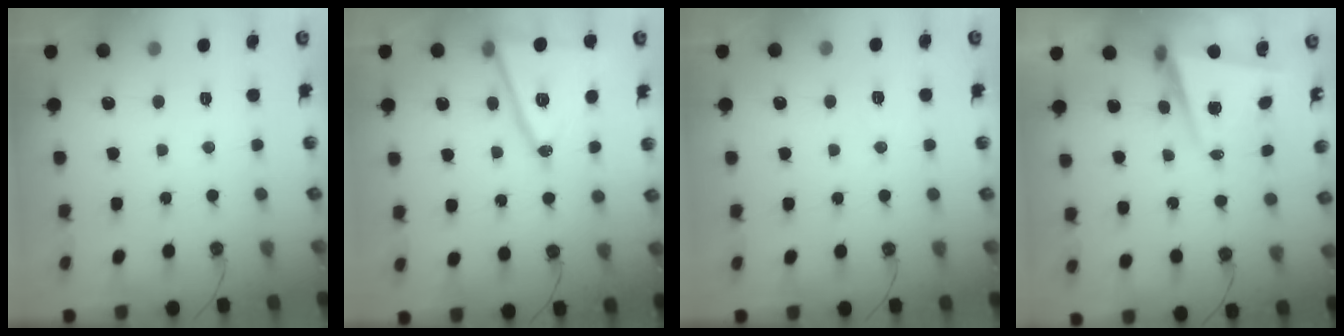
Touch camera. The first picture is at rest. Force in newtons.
{"total": 17.9, "press": 17.6, "slide": 3.4}
{"total": 6.3, "press": 4.6, "slide": 4.3}
{"total": 5.6, "press": 5.6, "slide": 0.2}